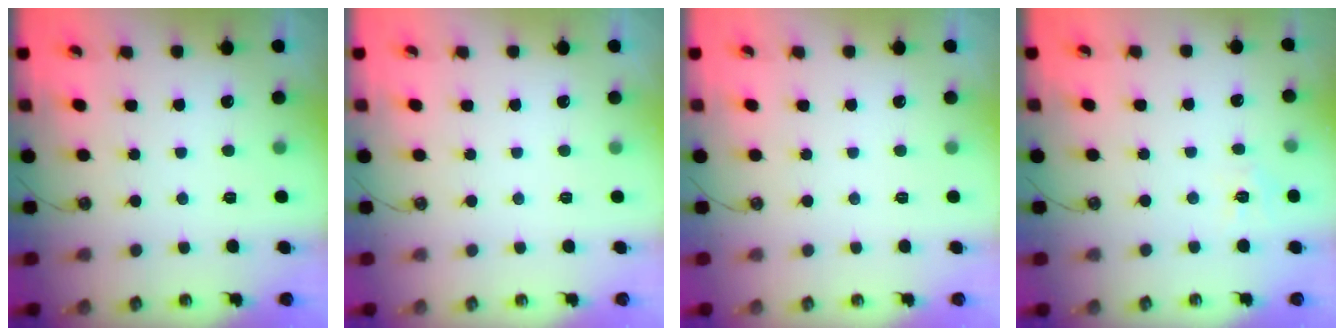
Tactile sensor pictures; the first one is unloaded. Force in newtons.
{"total": 0.0}
{"total": 0.0}
{"total": 5.3, "press": 5.2, "slide": 0.7}